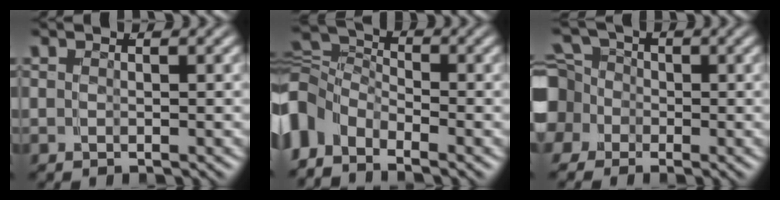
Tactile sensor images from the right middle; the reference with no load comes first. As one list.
[{"total": 5.5, "force": [-1.6, 4.5, 2.6], "torque": [-0.064, -0.019, -0.028]}, {"total": 6.0, "force": [-0.8, 5.5, 2.3], "torque": [-0.041, -0.018, -0.013]}]